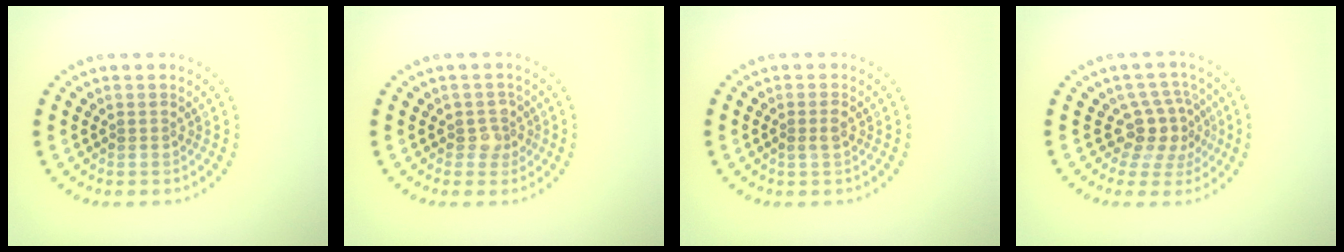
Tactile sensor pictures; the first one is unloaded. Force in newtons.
{"total": 1.8, "press": 1.5, "slide": 1.0}
{"total": 0.9, "press": 0.9, "slide": 0.2}
{"total": 3.6, "press": 2.8, "slide": 2.2}